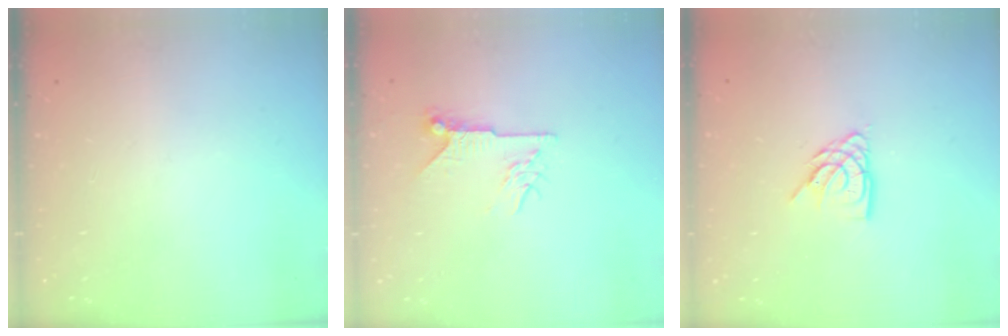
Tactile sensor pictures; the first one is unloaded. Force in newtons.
{"total": 7.2, "press": 7.2, "slide": 0.2}
{"total": 6.7, "press": 6.7, "slide": 0.6}